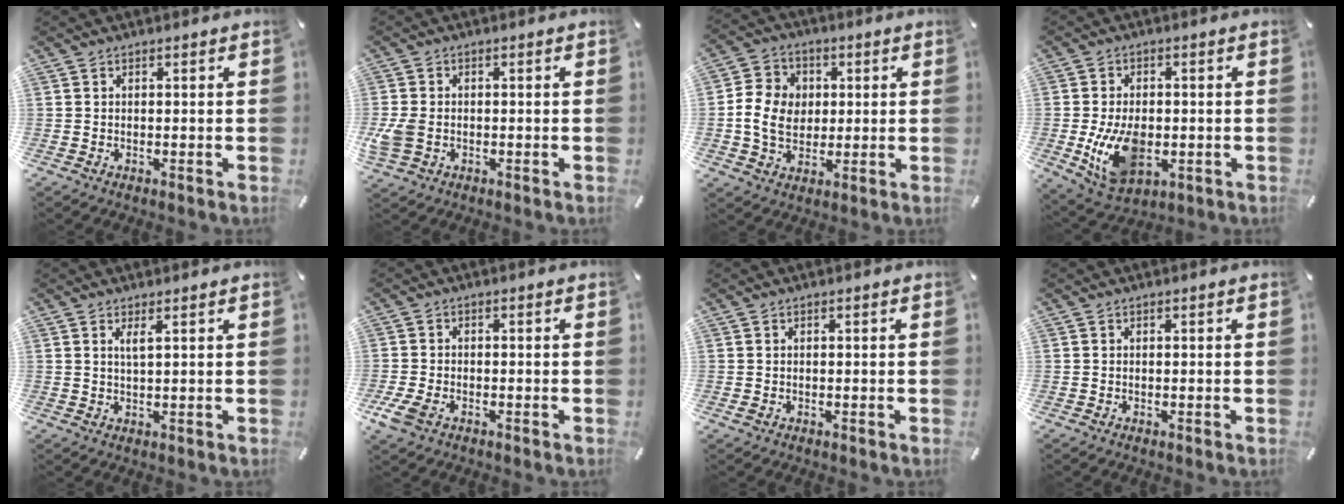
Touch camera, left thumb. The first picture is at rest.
{"total": 5.2, "force": [-0.9, 3.8, 3.5], "torque": [-0.078, 0.003, -0.015]}
{"total": 9.3, "force": [0.1, 8.1, 4.5], "torque": [-0.102, 0.012, 0.001]}
{"total": 12.3, "force": [-2.0, 8.3, 8.9], "torque": [-0.171, -0.007, -0.033]}
{"total": 2.3, "force": [1.3, 0.4, 1.9], "torque": [-0.041, 0.001, 0.021]}
{"total": 4.2, "force": [-2.2, 2.3, 2.7], "torque": [-0.075, -0.003, -0.046]}
{"total": 0.5, "force": [-0.1, 0.3, 0.4], "torque": [-0.007, 0.000, -0.001]}
{"total": 0.0}